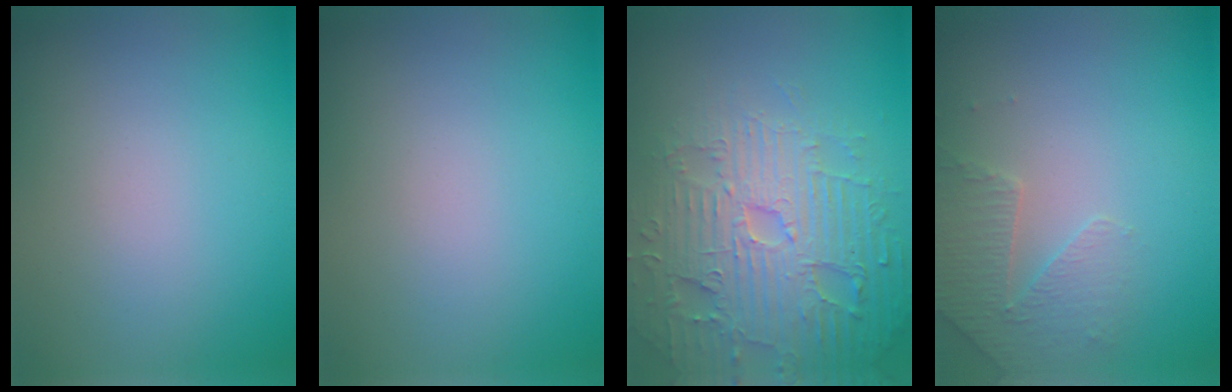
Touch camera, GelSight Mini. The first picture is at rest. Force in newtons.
{"total": 0.0}
{"total": 6.0, "press": 5.9, "slide": 1.5}
{"total": 2.8, "press": 2.7, "slide": 0.7}